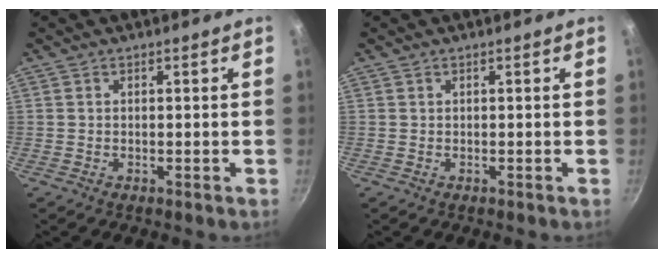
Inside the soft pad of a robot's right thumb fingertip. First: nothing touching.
{"total": 0.0}